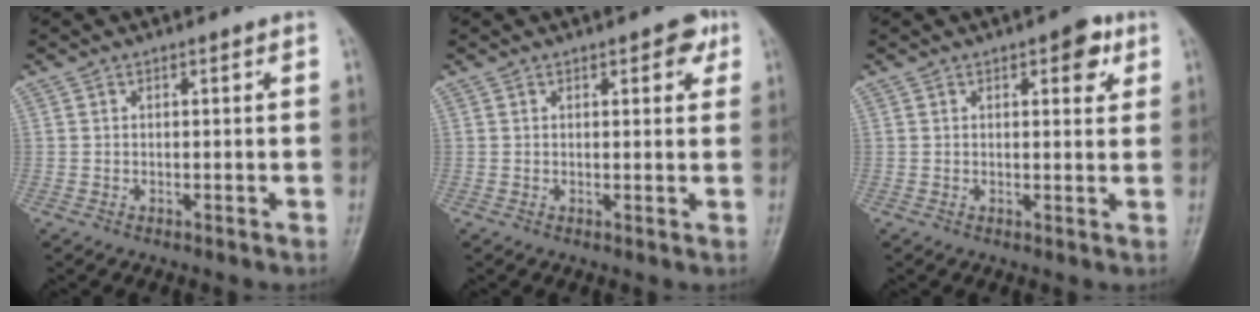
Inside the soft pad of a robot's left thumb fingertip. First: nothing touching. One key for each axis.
{"total": 3.7, "fx": 1.8, "fy": 1.7, "fz": 2.7, "tx": -0.015, "ty": -0.002, "tz": 0.014}
{"total": 4.6, "fx": 2.2, "fy": 2.1, "fz": 3.4, "tx": -0.026, "ty": -0.005, "tz": 0.021}